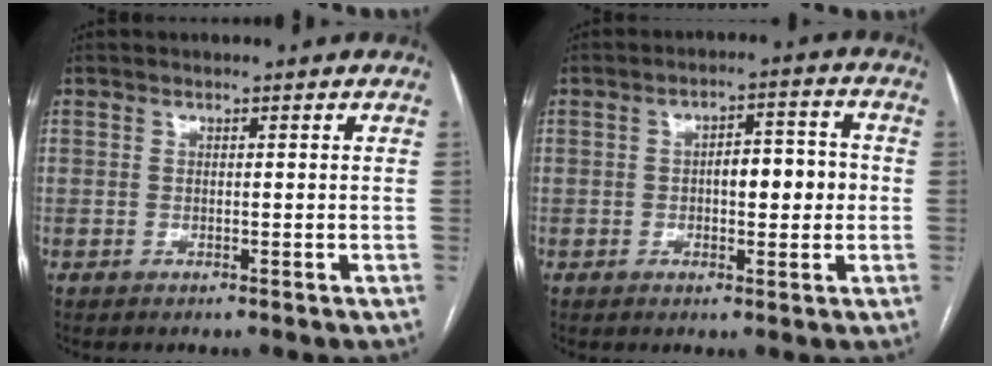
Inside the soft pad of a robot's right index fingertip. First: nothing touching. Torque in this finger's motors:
{"motor_torque": [1.11, -0.05, 0.43, 0.08]}